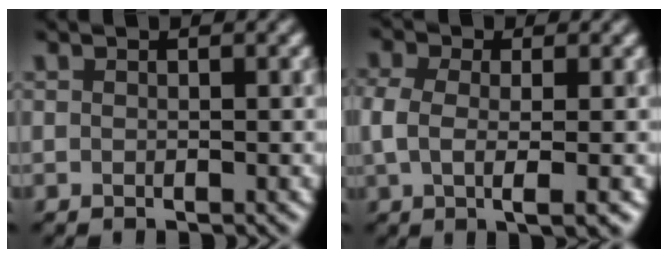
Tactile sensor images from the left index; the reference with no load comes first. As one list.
[{"total": 3.5, "force": [-0.2, 1.5, 3.2], "torque": [-0.065, 0.004, -0.001]}]